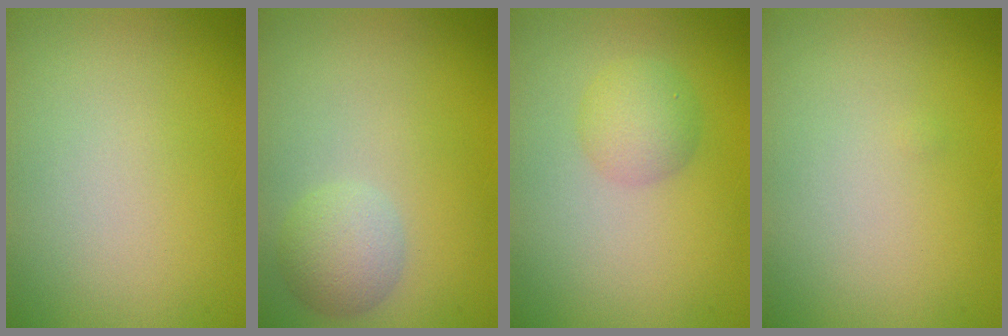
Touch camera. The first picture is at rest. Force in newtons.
{"total": 2.7, "press": 2.7, "slide": 0.1}
{"total": 2.4, "press": 2.4, "slide": 0.1}
{"total": 0.0}